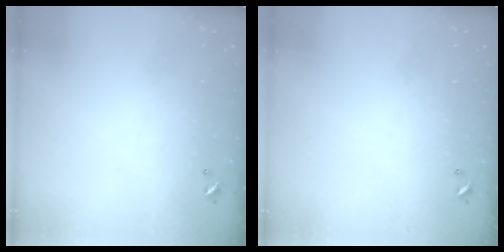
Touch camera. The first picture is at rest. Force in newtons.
{"total": 0.0}